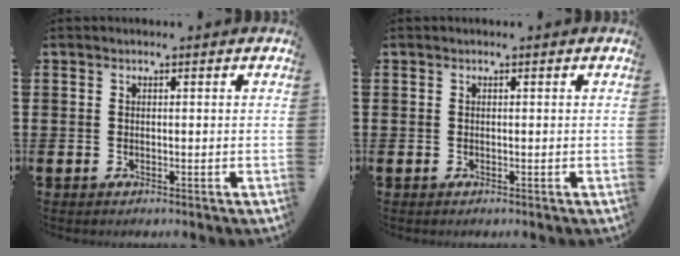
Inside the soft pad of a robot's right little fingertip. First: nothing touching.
{"total": 0.0}